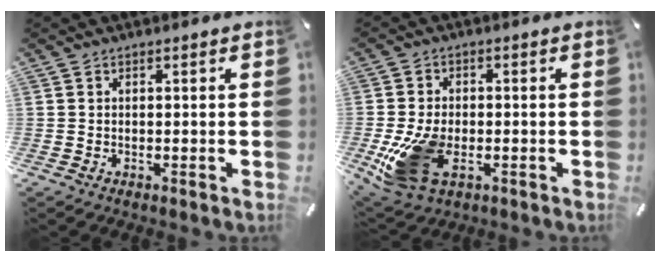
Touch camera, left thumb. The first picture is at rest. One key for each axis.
{"total": 12.2, "fx": -3.2, "fy": 7.9, "fz": 8.7, "tx": -0.193, "ty": -0.001, "tz": -0.051}